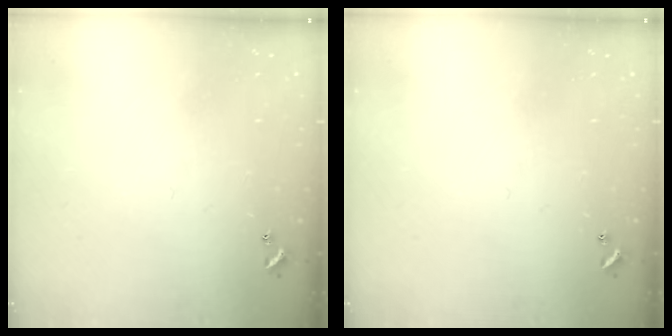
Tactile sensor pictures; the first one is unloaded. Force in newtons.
{"total": 0.0}